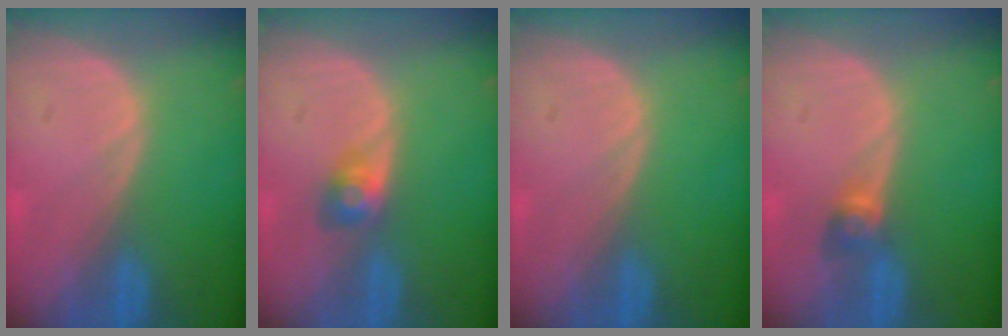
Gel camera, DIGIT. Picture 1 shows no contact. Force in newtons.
{"total": 2.9, "press": 2.7, "slide": 1.1}
{"total": 0.0}
{"total": 2.7, "press": 2.5, "slide": 0.9}